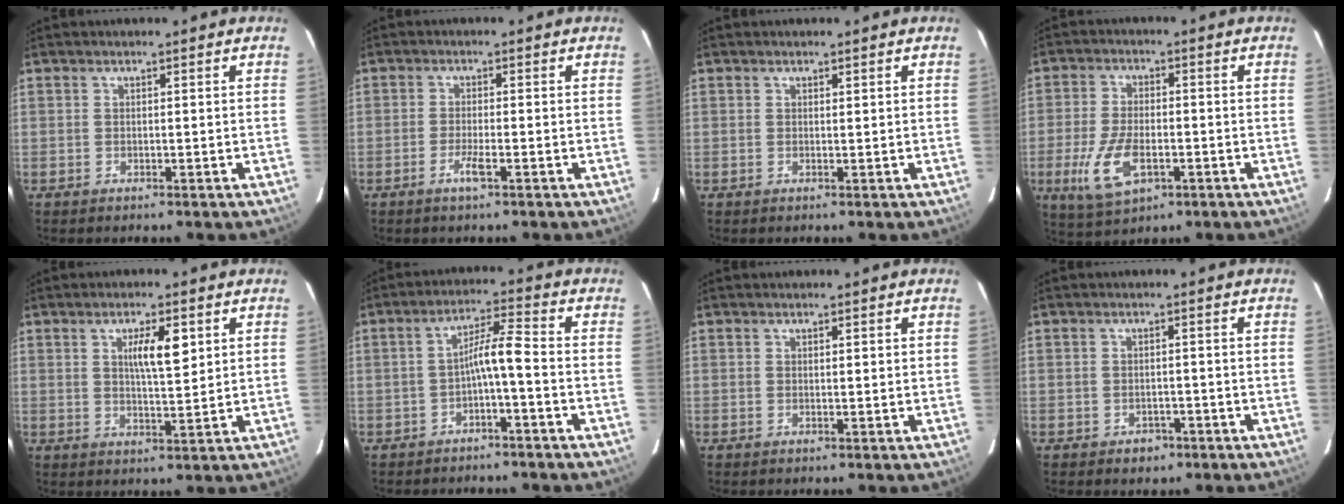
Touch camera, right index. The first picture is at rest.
{"total": 2.6, "force": [-1.3, 0.1, 2.2], "torque": [-0.043, -0.003, -0.026]}
{"total": 0.0}
{"total": 8.6, "force": [-3.0, 4.1, 7.0], "torque": [-0.153, -0.008, -0.047]}
{"total": 5.8, "force": [2.2, 1.1, 5.3], "torque": [-0.091, 0.001, 0.038]}
{"total": 5.2, "force": [-1.5, 0.0, 5.0], "torque": [-0.083, 0.020, -0.023]}
{"total": 0.8, "force": [0.5, 0.1, 0.6], "torque": [-0.014, 0.003, 0.008]}
{"total": 2.2, "force": [-1.2, 1.7, 0.7], "torque": [-0.006, 0.005, -0.011]}